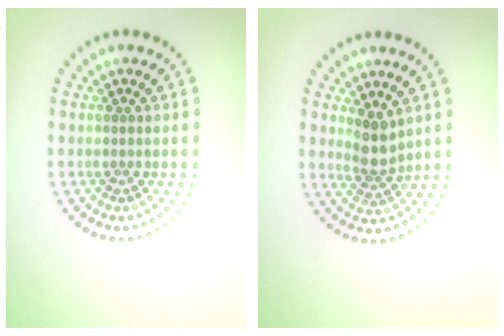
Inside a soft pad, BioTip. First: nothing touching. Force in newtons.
{"total": 2.5, "press": 1.9, "slide": 1.6}